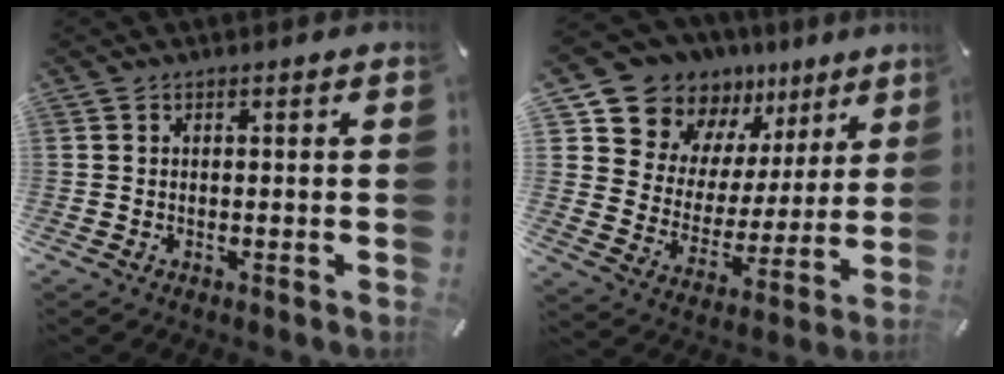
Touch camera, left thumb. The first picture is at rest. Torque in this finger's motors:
{"motor_torque": [1.47, 1.31, 1.40, -1.37, 0.08]}